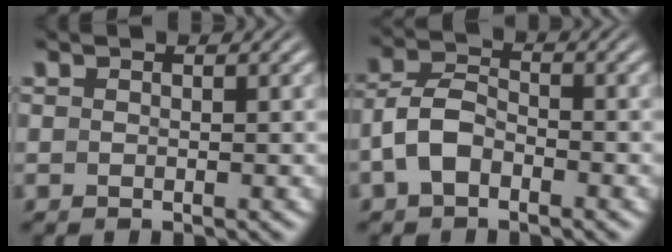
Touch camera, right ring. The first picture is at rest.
{"total": 4.4, "force": [-1.4, 3.6, 2.2], "torque": [-0.057, -0.014, -0.019]}